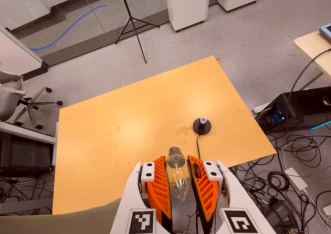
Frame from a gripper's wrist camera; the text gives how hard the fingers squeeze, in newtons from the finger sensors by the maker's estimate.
{"total": 18.4, "left": 19.6, "right": 17.1}